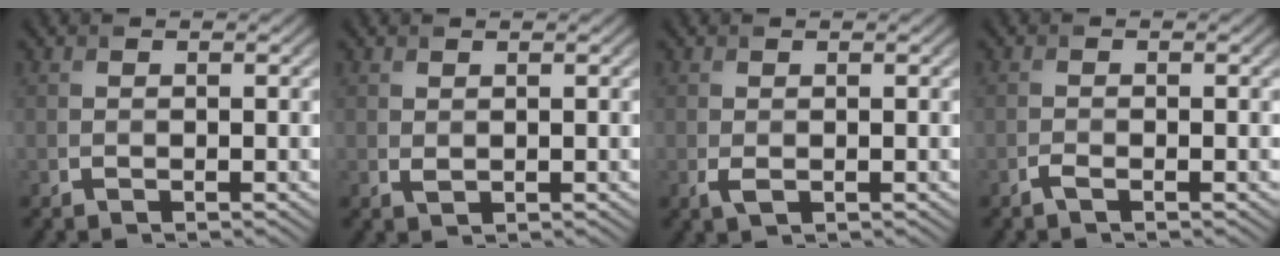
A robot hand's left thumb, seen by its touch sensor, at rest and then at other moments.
{"total": 0.7, "force": [0.5, 0.4, 0.4], "torque": [-0.012, -0.001, 0.011]}
{"total": 1.2, "force": [-0.2, 0.7, 1.0], "torque": [-0.026, -0.005, -0.002]}
{"total": 0.8, "force": [-0.5, 0.1, 0.6], "torque": [-0.015, 0.002, -0.013]}